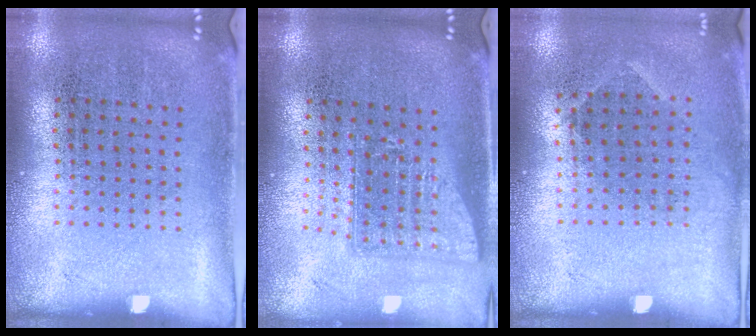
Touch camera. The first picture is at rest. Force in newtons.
{"total": 1.6, "press": 1.2, "slide": 1.0}
{"total": 0.9, "press": 0.7, "slide": 0.7}